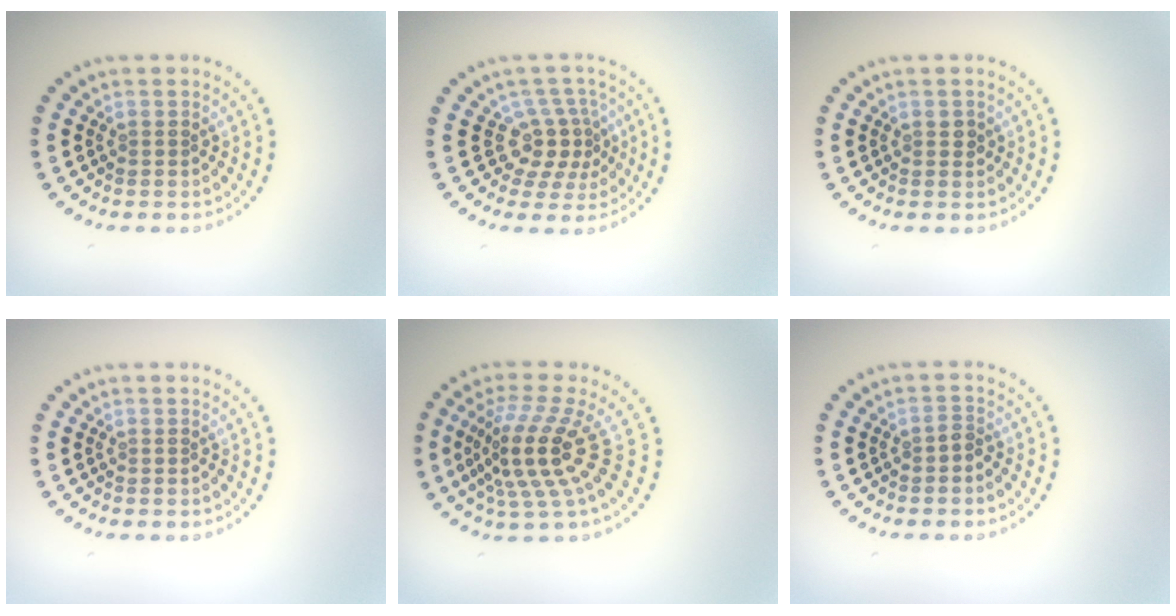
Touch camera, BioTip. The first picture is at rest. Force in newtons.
{"total": 3.4, "press": 2.5, "slide": 2.3}
{"total": 0.7, "press": 0.7, "slide": 0.3}
{"total": 0.0}
{"total": 5.1, "press": 3.6, "slide": 3.6}
{"total": 1.0, "press": 0.8, "slide": 0.6}